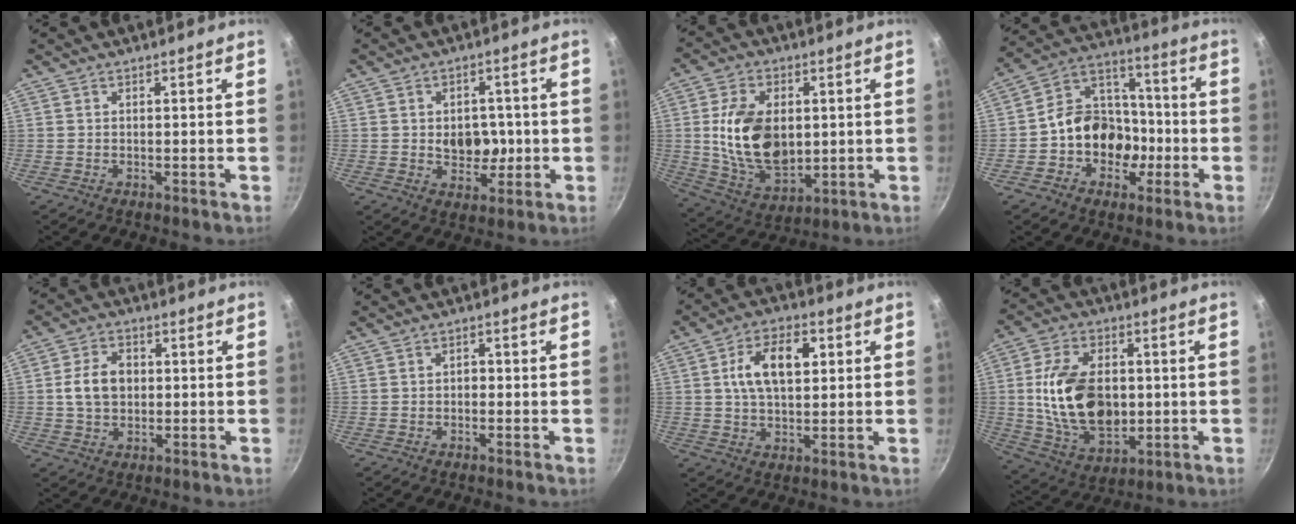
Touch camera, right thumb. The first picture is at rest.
{"total": 7.1, "force": [-0.1, 5.3, 4.8], "torque": [-0.029, 0.002, 0.006]}
{"total": 16.7, "force": [1.4, 10.5, 12.9], "torque": [-0.209, -0.015, 0.039]}
{"total": 14.4, "force": [-3.0, 11.5, 8.2], "torque": [-0.085, 0.049, -0.056]}
{"total": 7.8, "force": [0.4, 5.7, 5.2], "torque": [-0.080, 0.010, 0.007]}
{"total": 1.7, "force": [-0.3, 1.3, 1.1], "torque": [-0.007, 0.008, -0.009]}
{"total": 11.0, "force": [2.5, 6.2, 8.8], "torque": [-0.140, 0.007, 0.040]}
{"total": 18.5, "force": [0.5, 11.8, 14.2], "torque": [-0.234, -0.006, 0.021]}